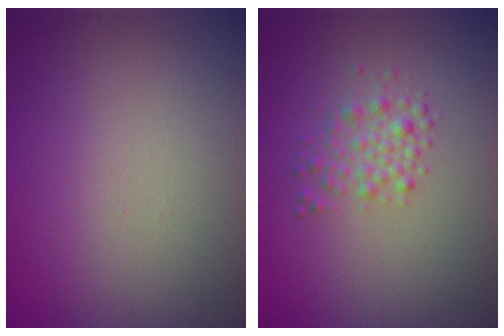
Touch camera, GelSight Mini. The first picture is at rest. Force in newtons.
{"total": 2.2, "press": 2.2, "slide": 0.1}